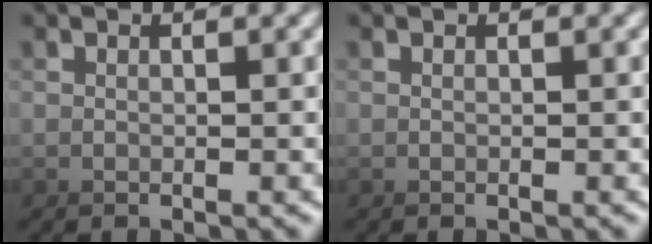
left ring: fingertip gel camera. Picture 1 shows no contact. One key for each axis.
{"total": 0.0}